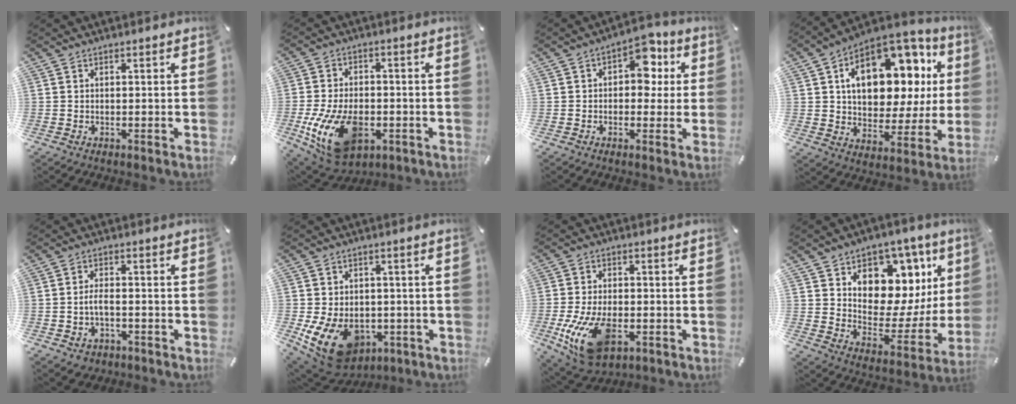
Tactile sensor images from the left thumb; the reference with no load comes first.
{"total": 17.2, "force": [-4.7, 10.8, 12.6], "torque": [-0.246, 0.006, -0.073]}
{"total": 8.9, "force": [2.2, 6.0, 6.2], "torque": [-0.078, -0.003, 0.033]}
{"total": 18.7, "force": [7.4, 12.0, 12.2], "torque": [-0.181, -0.042, 0.130]}
{"total": 4.0, "force": [-1.4, 2.5, 2.9], "torque": [-0.058, 0.009, -0.027]}
{"total": 13.8, "force": [-5.2, 9.8, 8.2], "torque": [-0.155, 0.019, -0.087]}
{"total": 14.8, "force": [-4.4, 8.7, 11.2], "torque": [-0.232, -0.002, -0.073]}
{"total": 11.9, "force": [6.4, 8.8, 4.9], "torque": [-0.057, -0.078, 0.112]}